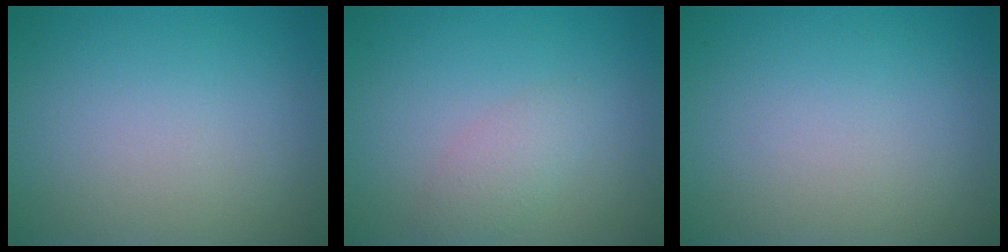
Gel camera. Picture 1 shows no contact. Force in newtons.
{"total": 2.0, "press": 2.0, "slide": 0.1}
{"total": 0.0}